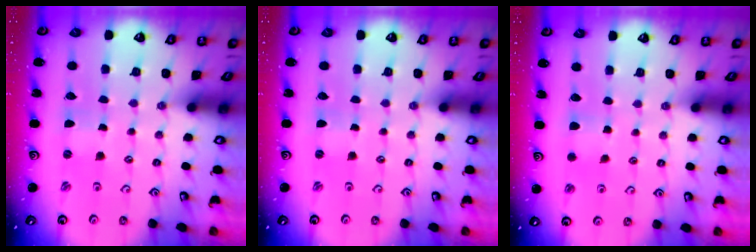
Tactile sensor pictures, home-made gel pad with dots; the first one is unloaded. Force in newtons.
{"total": 0.0}
{"total": 4.8, "press": 4.8, "slide": 0.5}